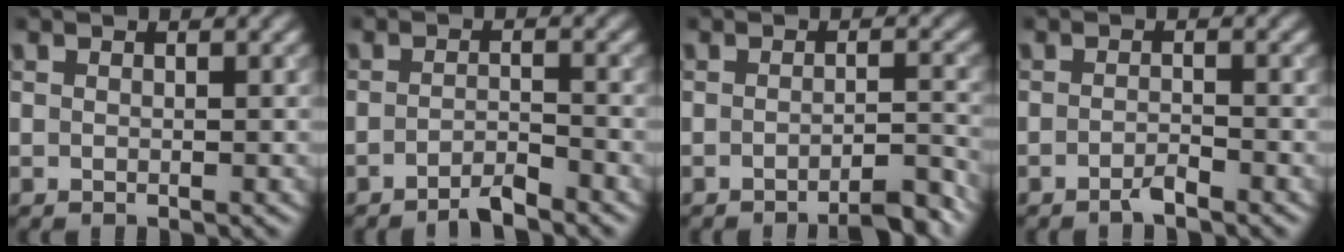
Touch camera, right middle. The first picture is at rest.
{"total": 2.1, "force": [-1.8, 0.4, 1.1], "torque": [-0.016, 0.006, -0.037]}
{"total": 3.5, "force": [-2.7, 0.7, 2.1], "torque": [-0.016, 0.010, -0.043]}
{"total": 1.2, "force": [-1.0, 0.1, 0.7], "torque": [-0.013, 0.002, -0.022]}